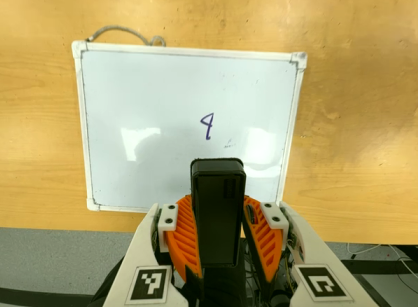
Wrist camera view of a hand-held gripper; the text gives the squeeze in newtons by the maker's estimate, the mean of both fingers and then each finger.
{"total": 5.9, "left": 5.3, "right": 6.4}